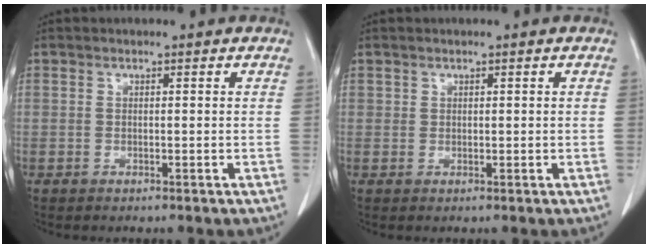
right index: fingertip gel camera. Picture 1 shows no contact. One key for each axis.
{"total": 0.8, "fx": 0.4, "fy": 0.6, "fz": 0.1, "tx": 0.007, "ty": -0.001, "tz": 0.005}